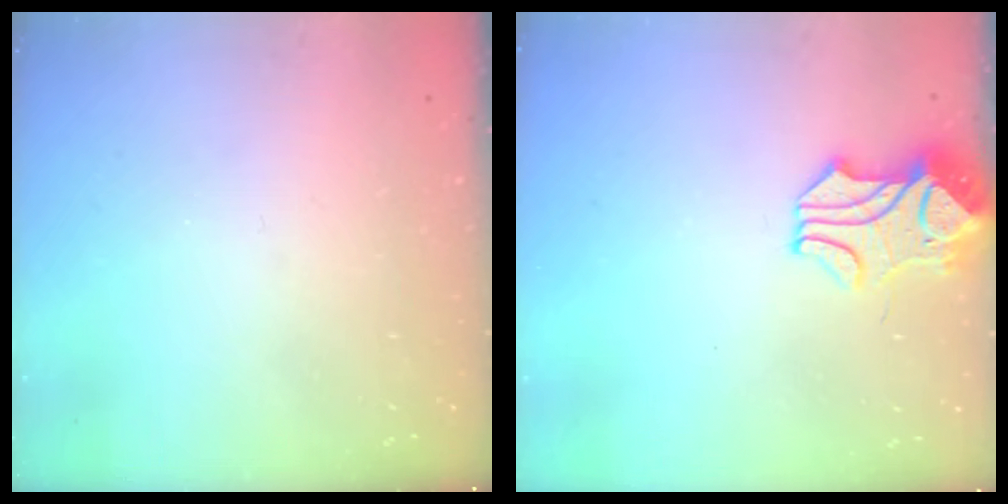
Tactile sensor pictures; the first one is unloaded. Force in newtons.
{"total": 2.5, "press": 2.2, "slide": 1.1}